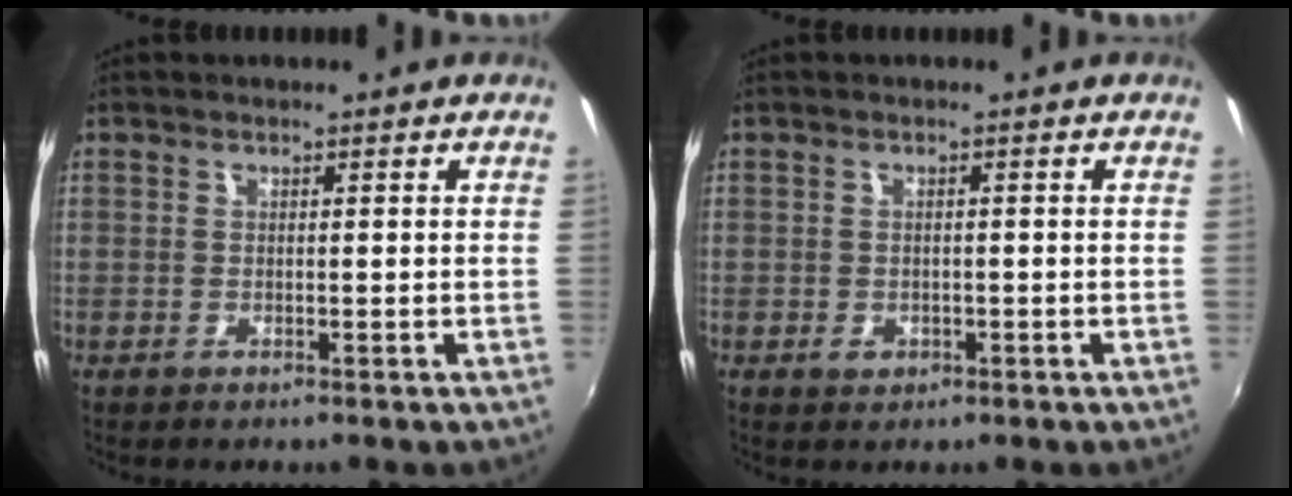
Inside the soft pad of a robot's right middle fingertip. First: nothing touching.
{"total": 1.7, "force": [-0.7, 1.4, 0.8], "torque": [-0.012, -0.001, -0.008]}